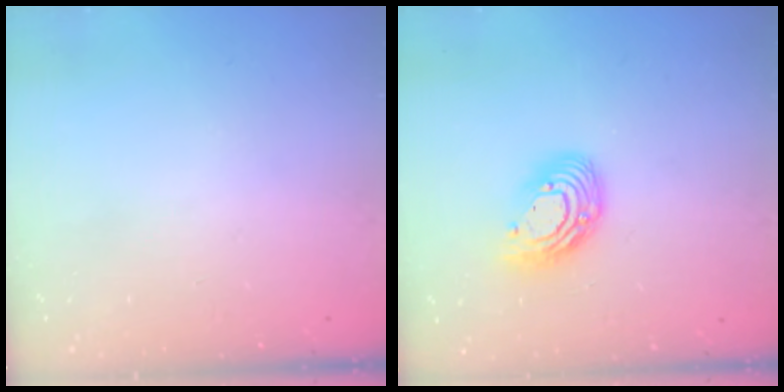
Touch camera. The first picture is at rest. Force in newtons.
{"total": 12.2, "press": 12.1, "slide": 1.1}